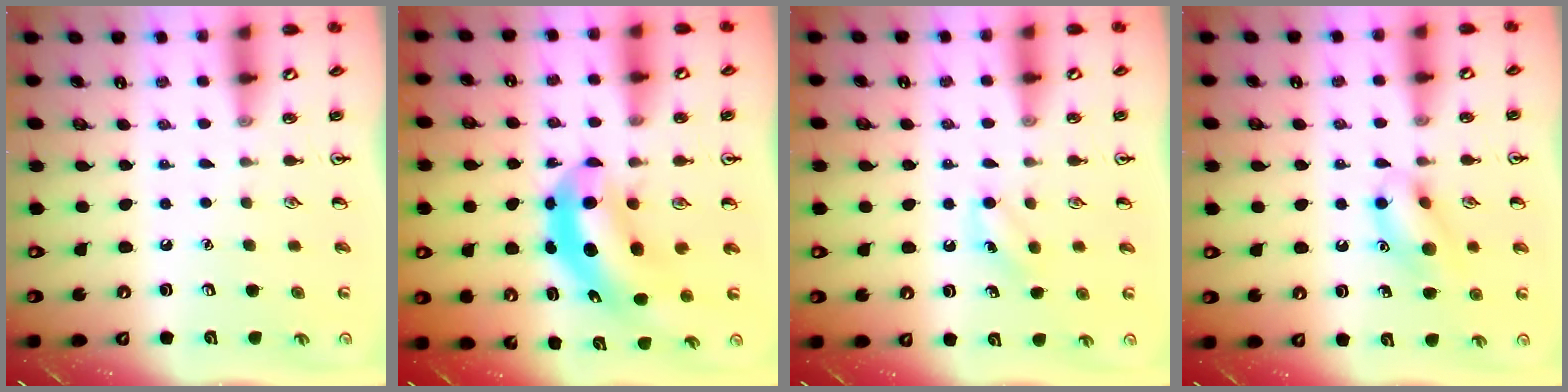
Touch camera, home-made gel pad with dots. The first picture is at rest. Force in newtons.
{"total": 6.6, "press": 6.3, "slide": 2.1}
{"total": 4.9, "press": 4.7, "slide": 1.3}
{"total": 11.8, "press": 11.7, "slide": 0.8}